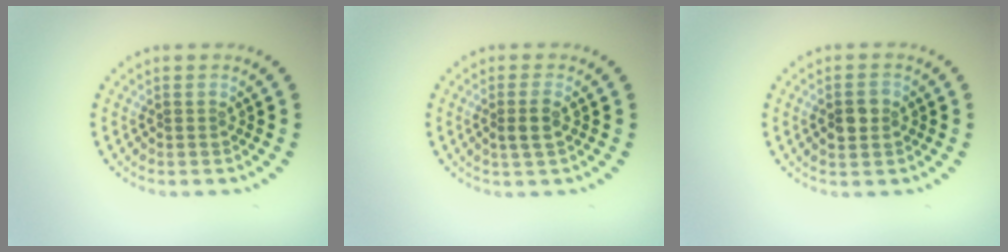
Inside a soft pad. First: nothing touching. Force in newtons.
{"total": 1.7, "press": 1.5, "slide": 0.7}
{"total": 2.0, "press": 1.9, "slide": 0.1}